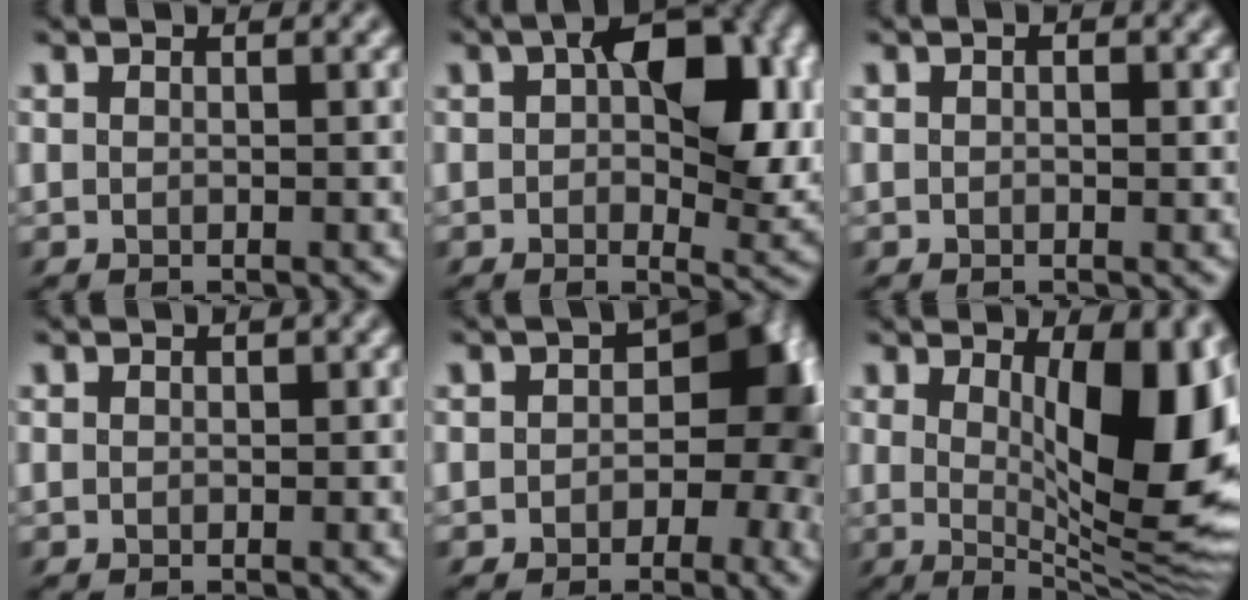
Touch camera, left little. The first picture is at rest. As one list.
[{"total": 10.7, "force": [2.2, 6.3, 8.4], "torque": [-0.138, -0.002, 0.035]}, {"total": 1.0, "force": [0.0, 0.7, 0.7], "torque": [-0.011, 0.001, -0.001]}, {"total": 1.2, "force": [-0.2, 1.0, 0.5], "torque": [-0.011, -0.001, -0.001]}, {"total": 10.9, "force": [-1.1, 7.2, 8.2], "torque": [-0.111, -0.023, -0.025]}, {"total": 10.9, "force": [1.5, 3.9, 10.0], "torque": [-0.125, -0.014, 0.021]}]